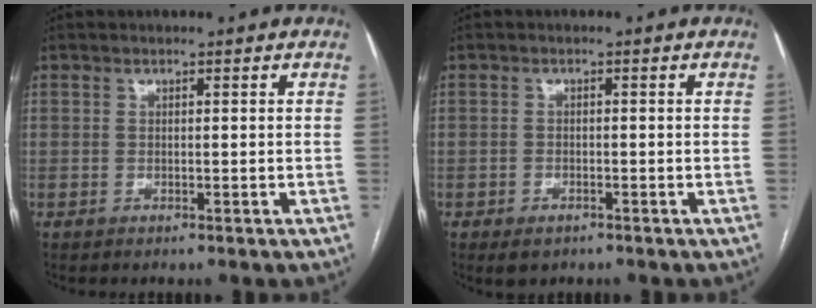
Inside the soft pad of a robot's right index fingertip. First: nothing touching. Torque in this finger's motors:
{"motor_torque": [0.38, -0.39, 0.04, 0.00]}